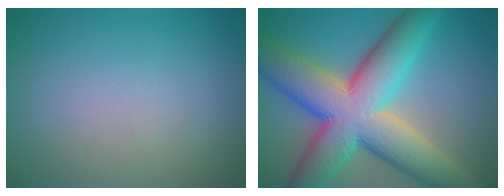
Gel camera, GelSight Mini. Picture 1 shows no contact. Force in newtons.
{"total": 13.5, "press": 13.5, "slide": 0.5}